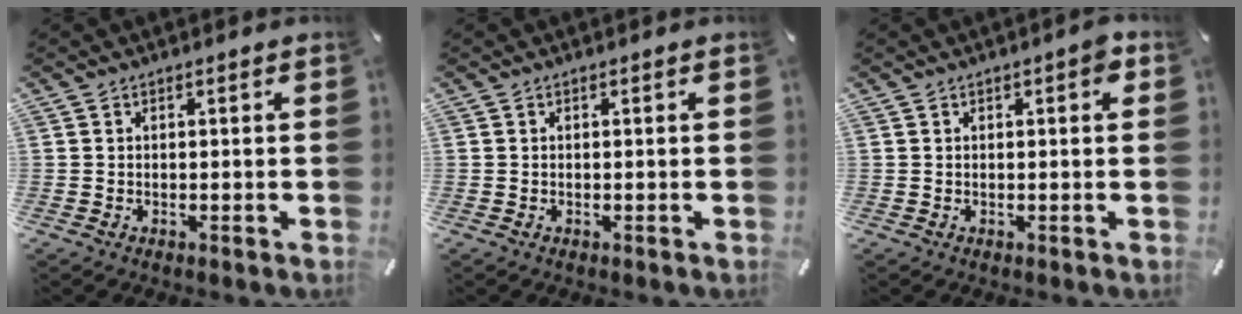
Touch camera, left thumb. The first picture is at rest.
{"total": 0.0}
{"total": 2.3, "force": [0.5, 0.7, 2.2], "torque": [-0.027, 0.001, 0.003]}